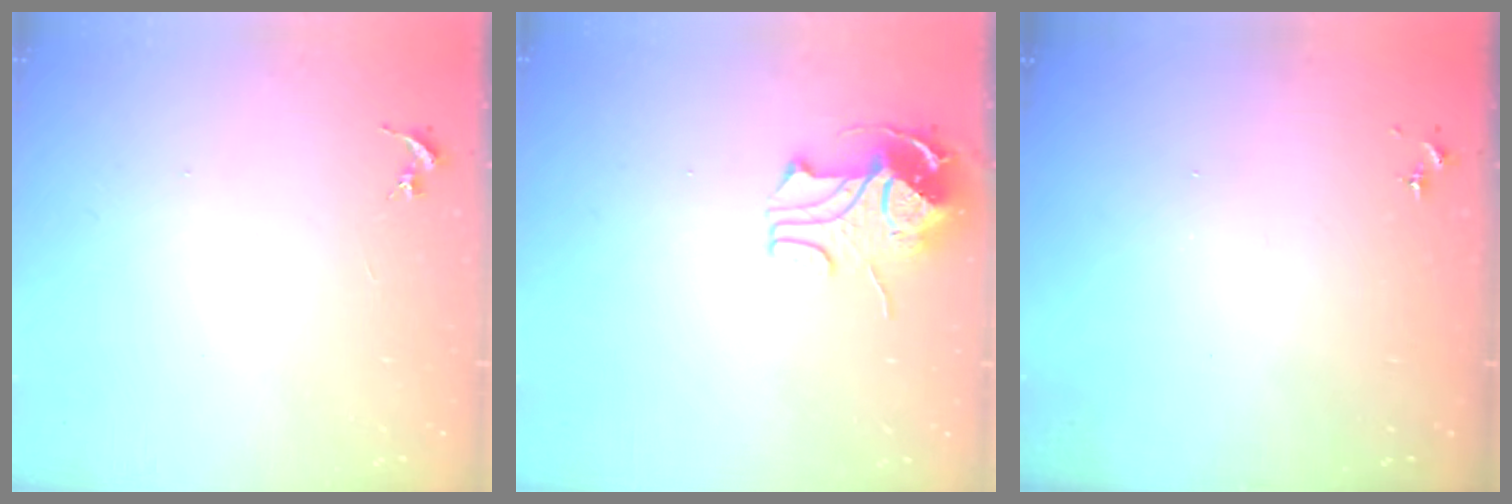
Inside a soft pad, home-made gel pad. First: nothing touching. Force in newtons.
{"total": 10.3, "press": 10.2, "slide": 0.9}
{"total": 0.0}